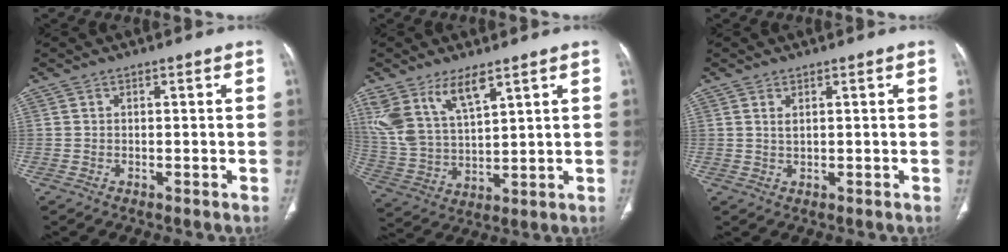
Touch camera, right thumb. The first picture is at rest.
{"total": 12.4, "force": [7.5, 5.0, 8.5], "torque": [-0.169, -0.025, 0.165]}
{"total": 1.5, "force": [0.8, 0.5, 1.2], "torque": [-0.026, -0.003, 0.020]}